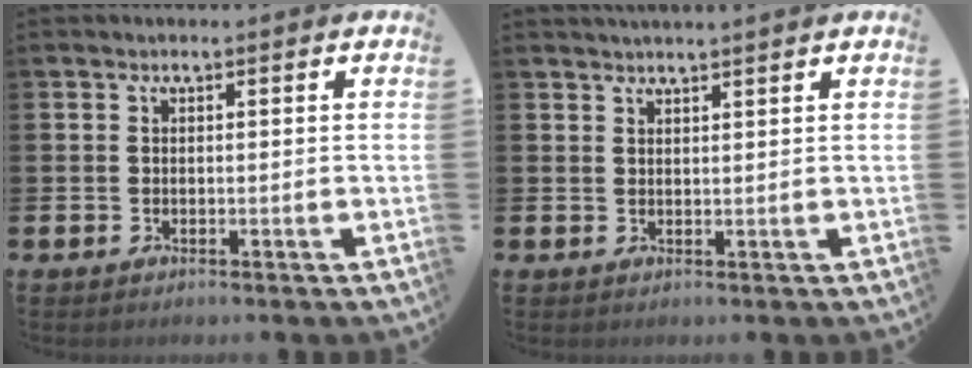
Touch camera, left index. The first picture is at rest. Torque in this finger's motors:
{"motor_torque": [0.69, -1.03, 0.17, 0.03]}